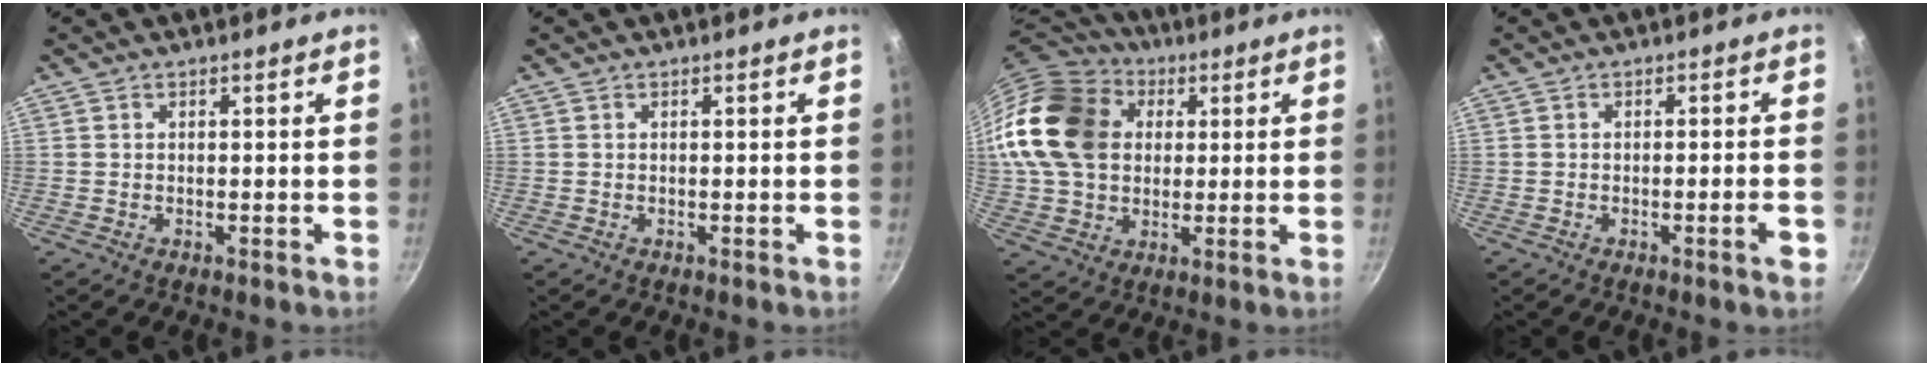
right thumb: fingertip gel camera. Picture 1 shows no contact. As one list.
[{"total": 0.0}, {"total": 21.4, "force": [4.3, 16.4, 13.1], "torque": [-0.238, 0.026, 0.075]}, {"total": 2.7, "force": [-1.2, 0.1, 2.4], "torque": [-0.030, 0.007, -0.015]}]